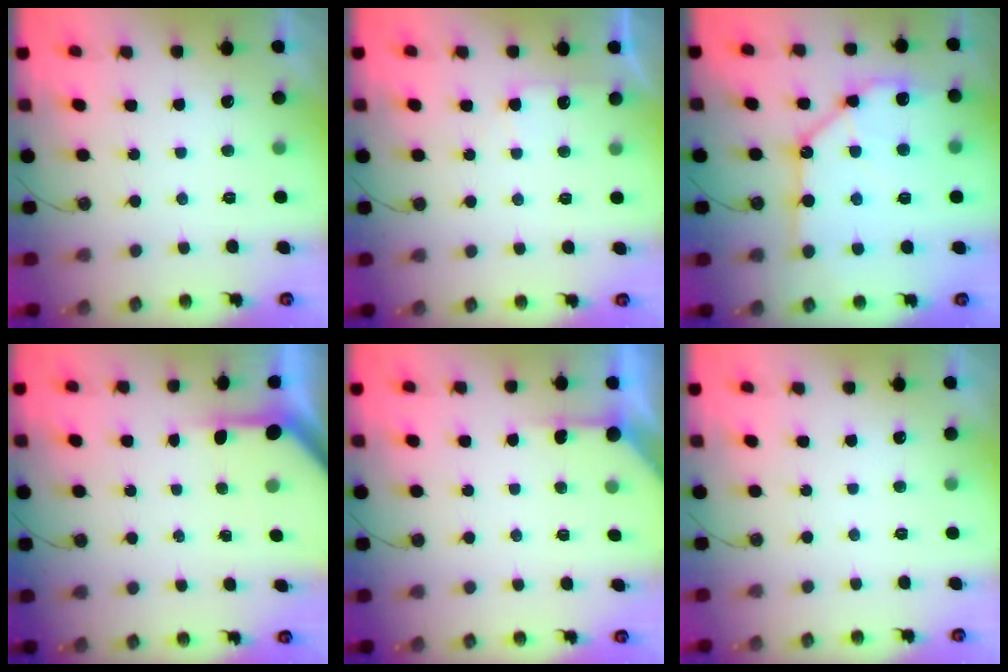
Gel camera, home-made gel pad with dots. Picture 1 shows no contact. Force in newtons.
{"total": 5.1, "press": 5.0, "slide": 0.6}
{"total": 15.2, "press": 15.1, "slide": 1.7}
{"total": 4.0, "press": 4.0, "slide": 0.3}
{"total": 3.1, "press": 3.1, "slide": 0.4}
{"total": 0.0}